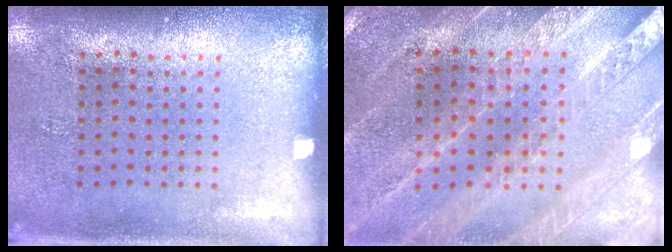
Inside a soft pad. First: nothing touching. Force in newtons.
{"total": 1.8, "press": 1.8, "slide": 0.1}